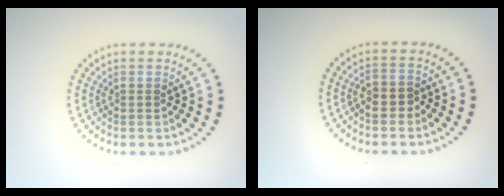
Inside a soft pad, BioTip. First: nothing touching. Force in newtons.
{"total": 1.5, "press": 1.3, "slide": 0.7}